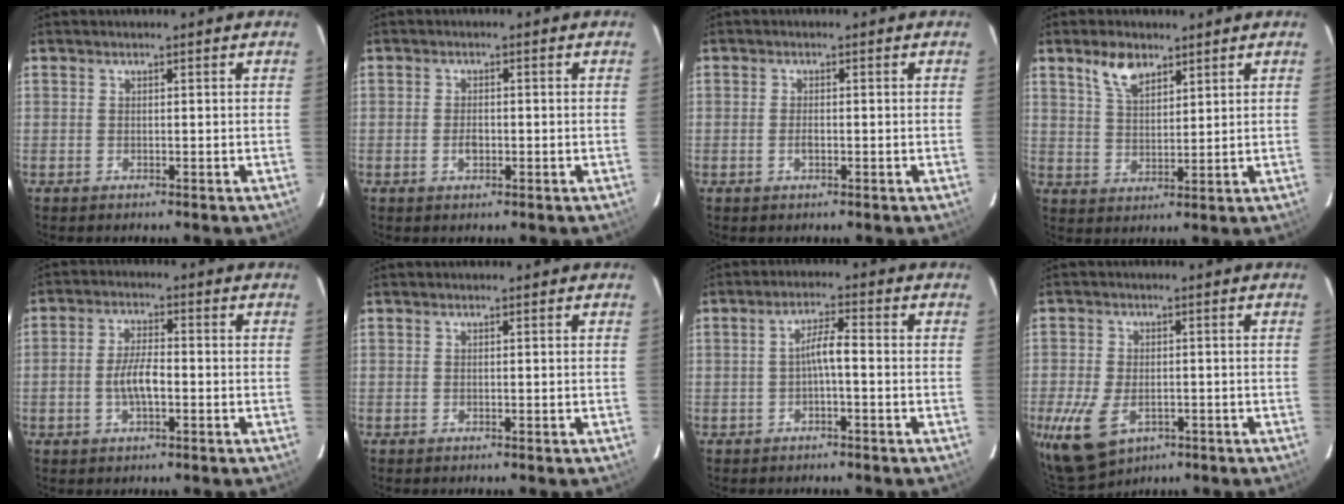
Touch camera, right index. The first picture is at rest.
{"total": 2.2, "force": [-0.7, 1.3, 1.7], "torque": [-0.032, 0.001, -0.012]}
{"total": 1.5, "force": [-0.5, 0.7, 1.2], "torque": [-0.026, 0.001, -0.010]}
{"total": 6.4, "force": [4.3, 3.1, 3.6], "torque": [-0.064, 0.006, 0.083]}
{"total": 5.6, "force": [-1.5, 2.2, 4.9], "torque": [-0.099, 0.007, -0.026]}
{"total": 0.0}
{"total": 3.4, "force": [-1.0, 0.4, 3.2], "torque": [-0.062, 0.010, -0.018]}
{"total": 10.5, "force": [-4.2, 6.5, 7.0], "torque": [-0.165, -0.027, -0.067]}